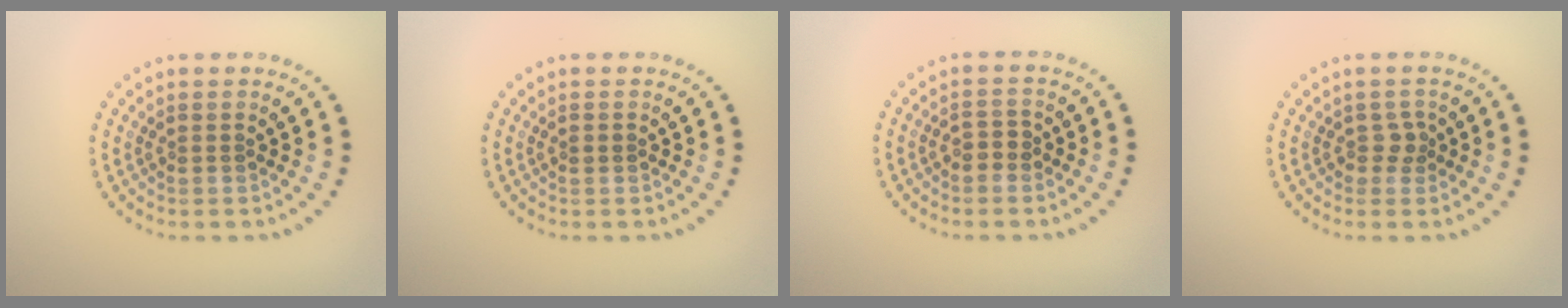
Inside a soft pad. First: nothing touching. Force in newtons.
{"total": 0.6, "press": 0.6, "slide": 0.2}
{"total": 1.2, "press": 1.0, "slide": 0.5}
{"total": 1.2, "press": 1.0, "slide": 0.7}